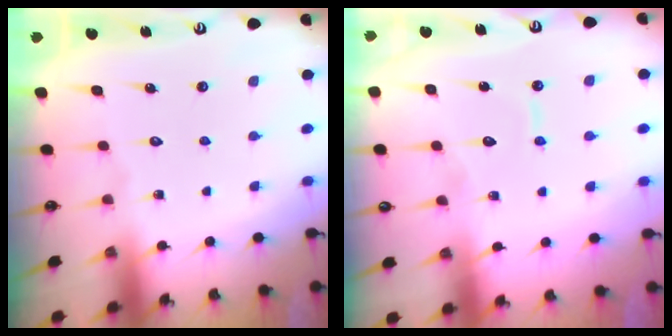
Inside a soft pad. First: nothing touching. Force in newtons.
{"total": 5.4, "press": 5.4, "slide": 0.4}